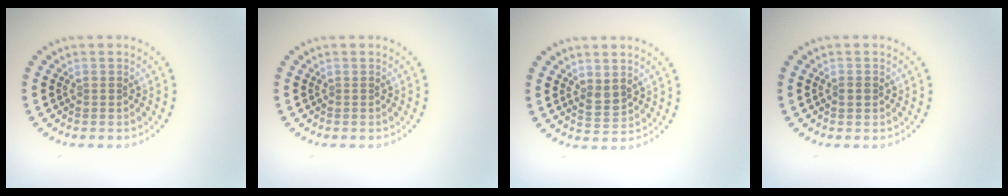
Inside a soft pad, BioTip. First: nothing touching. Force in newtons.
{"total": 0.0}
{"total": 1.7, "press": 1.6, "slide": 0.6}
{"total": 1.2, "press": 1.2, "slide": 0.2}